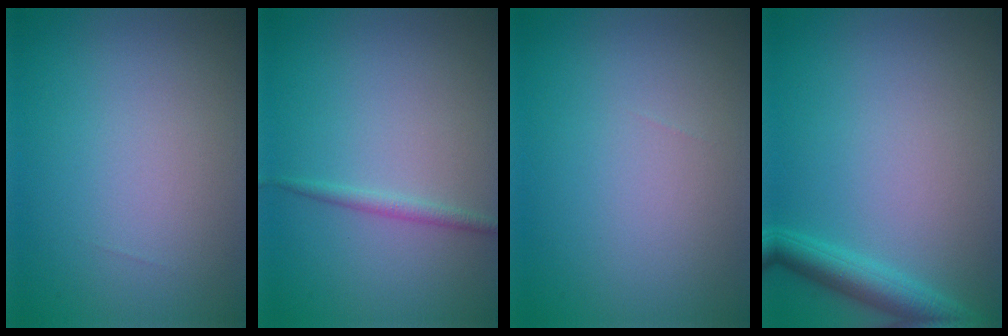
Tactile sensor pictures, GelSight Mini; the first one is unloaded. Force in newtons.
{"total": 1.1, "press": 1.1, "slide": 0.1}
{"total": 0.0}
{"total": 3.0, "press": 3.0, "slide": 0.2}